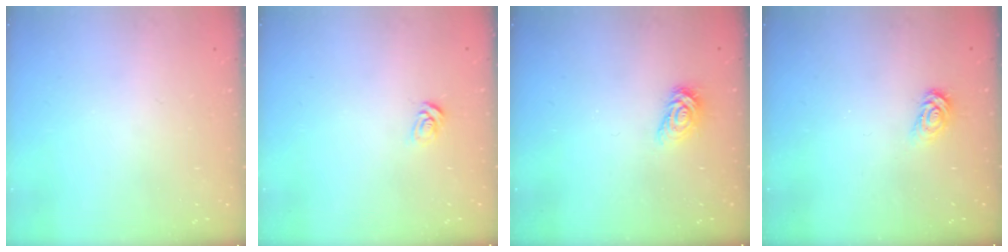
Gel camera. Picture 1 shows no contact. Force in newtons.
{"total": 4.2, "press": 4.2, "slide": 0.3}
{"total": 4.4, "press": 4.4, "slide": 0.2}
{"total": 3.0, "press": 3.0, "slide": 0.3}